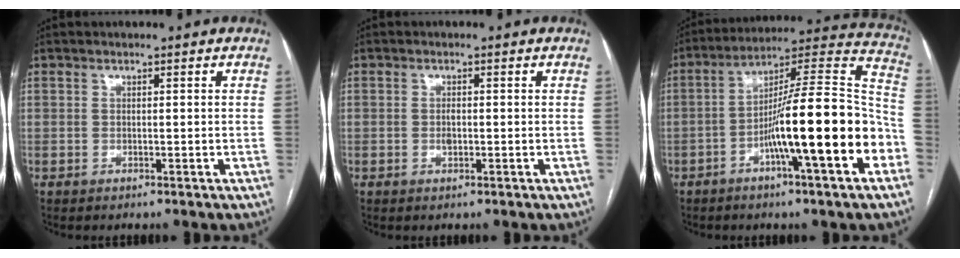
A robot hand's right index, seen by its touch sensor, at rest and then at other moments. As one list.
[{"total": 1.2, "force": [-0.2, 0.7, 1.0], "torque": [-0.021, 0.001, -0.001]}, {"total": 20.0, "force": [-6.4, 1.0, 18.9], "torque": [-0.263, 0.018, -0.101]}]